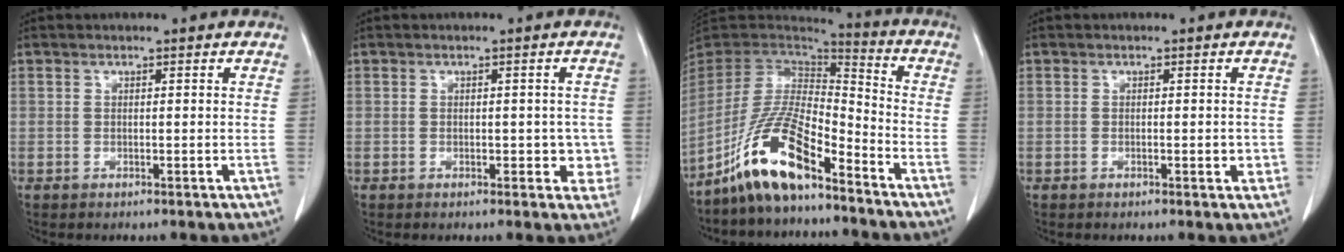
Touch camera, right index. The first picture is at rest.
{"total": 3.9, "force": [-0.9, 2.2, 3.1], "torque": [-0.020, 0.009, -0.009]}
{"total": 13.6, "force": [-9.1, 3.0, 9.7], "torque": [-0.199, 0.002, -0.173]}
{"total": 1.8, "force": [-0.5, 0.7, 1.6], "torque": [-0.021, 0.001, -0.005]}